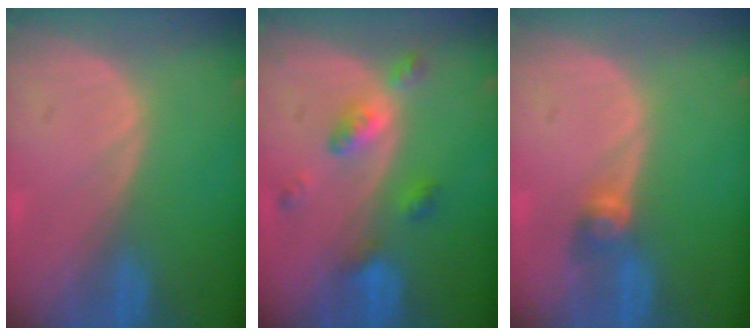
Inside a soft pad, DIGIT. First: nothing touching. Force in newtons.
{"total": 5.2, "press": 4.7, "slide": 2.2}
{"total": 2.6, "press": 2.5, "slide": 0.6}